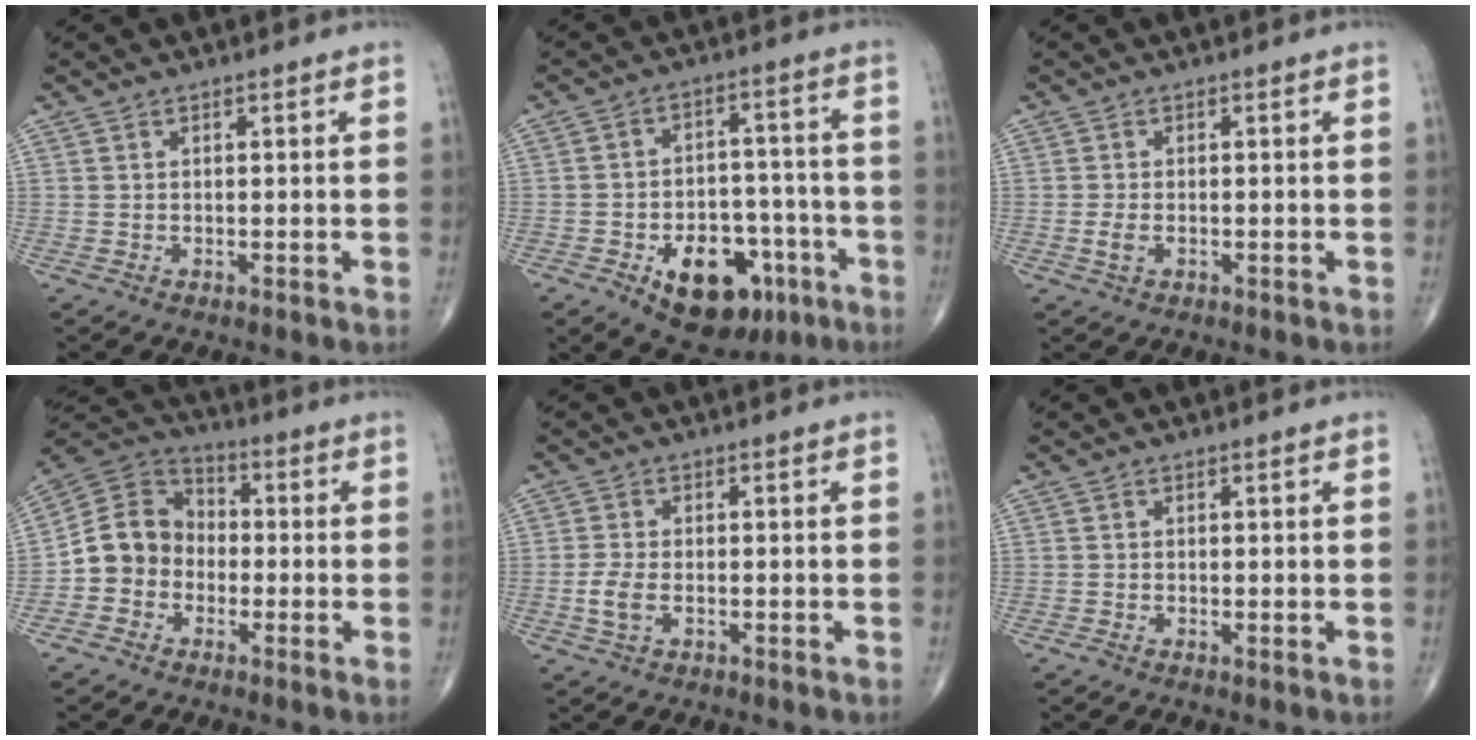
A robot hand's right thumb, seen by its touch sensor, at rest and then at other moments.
{"total": 15.6, "force": [-7.2, 9.7, 9.9], "torque": [-0.105, 0.044, -0.095]}
{"total": 1.9, "force": [-0.5, 1.1, 1.5], "torque": [-0.036, 0.000, -0.011]}
{"total": 10.1, "force": [-2.5, 8.8, 4.3], "torque": [-0.058, 0.044, -0.062]}
{"total": 3.7, "force": [-1.0, 2.0, 2.9], "torque": [-0.070, 0.005, -0.020]}
{"total": 0.9, "force": [-0.4, 0.3, 0.7], "torque": [-0.018, -0.003, -0.012]}